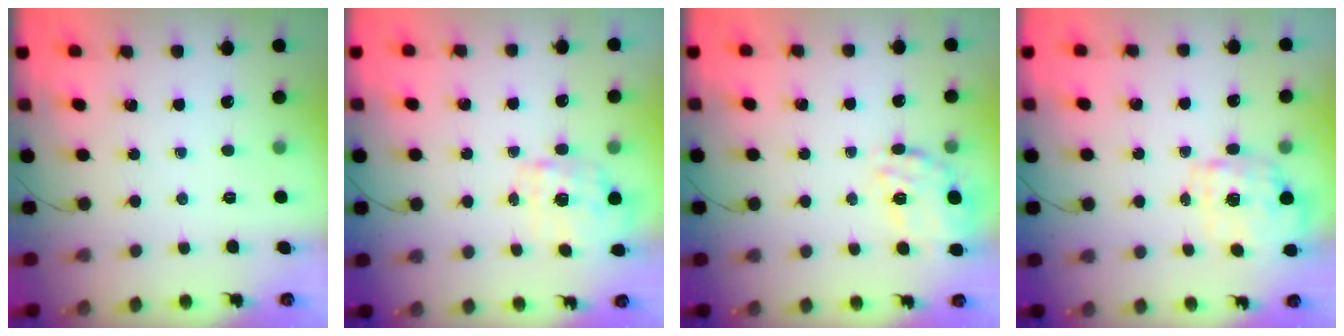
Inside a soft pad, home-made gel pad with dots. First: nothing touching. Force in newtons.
{"total": 2.2, "press": 2.1, "slide": 0.4}
{"total": 17.7, "press": 17.5, "slide": 2.9}
{"total": 5.8, "press": 5.6, "slide": 1.6}